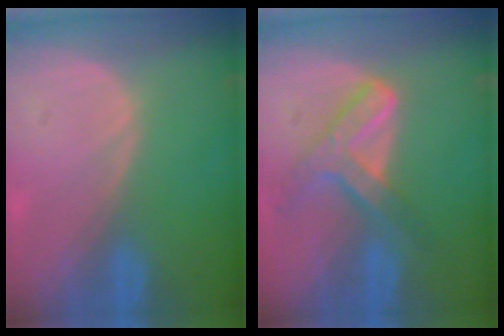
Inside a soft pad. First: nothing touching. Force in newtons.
{"total": 7.2, "press": 6.1, "slide": 3.8}